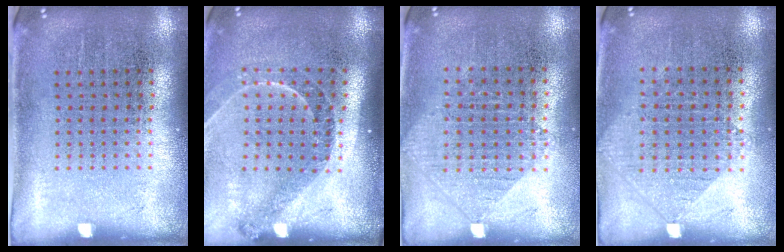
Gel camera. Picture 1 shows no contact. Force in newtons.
{"total": 1.4, "press": 1.3, "slide": 0.5}
{"total": 1.0, "press": 0.9, "slide": 0.2}
{"total": 0.9, "press": 0.9, "slide": 0.3}